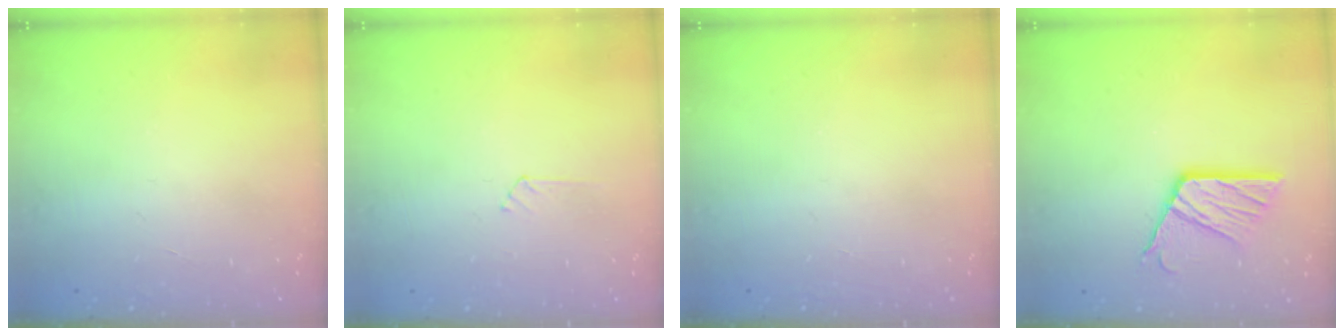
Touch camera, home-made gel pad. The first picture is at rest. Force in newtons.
{"total": 3.0, "press": 3.0, "slide": 0.3}
{"total": 0.0}
{"total": 13.0, "press": 13.0, "slide": 1.1}